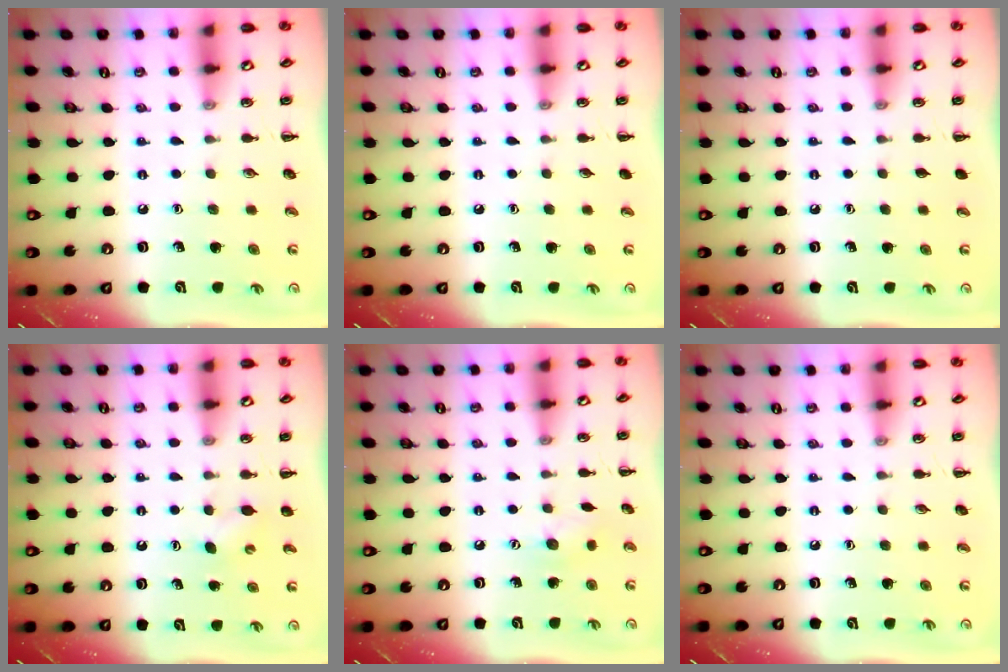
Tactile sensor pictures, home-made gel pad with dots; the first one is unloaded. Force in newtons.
{"total": 0.0}
{"total": 0.0}
{"total": 2.9, "press": 2.9, "slide": 0.6}
{"total": 6.9, "press": 6.7, "slide": 1.3}
{"total": 0.0}